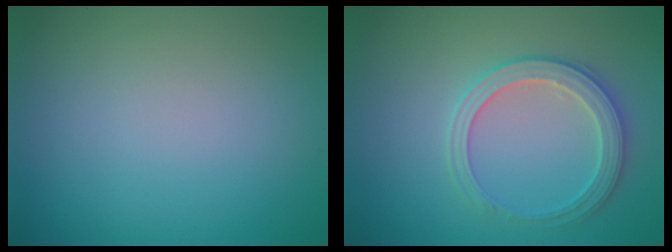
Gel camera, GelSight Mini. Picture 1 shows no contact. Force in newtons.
{"total": 3.3, "press": 3.2, "slide": 0.4}